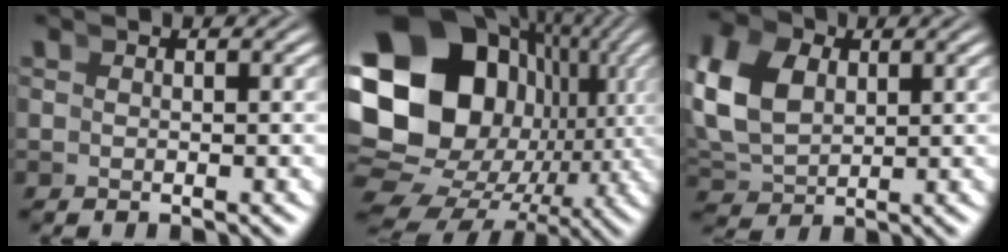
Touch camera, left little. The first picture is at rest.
{"total": 24.0, "force": [-0.6, 17.7, 16.1], "torque": [-0.305, -0.066, 0.007]}
{"total": 7.0, "force": [1.1, 5.5, 4.2], "torque": [-0.110, -0.013, 0.033]}